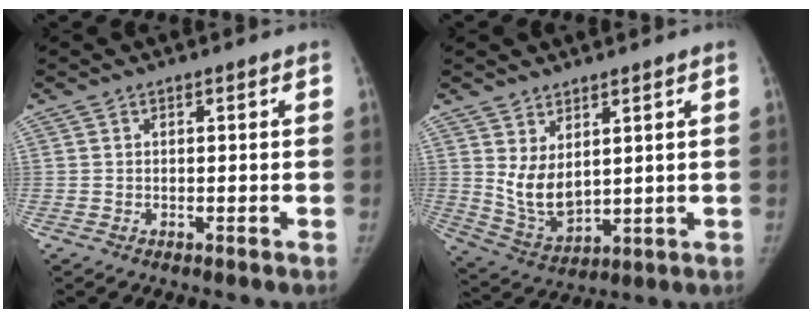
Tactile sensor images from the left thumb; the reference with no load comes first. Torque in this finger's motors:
{"motor_torque": [1.15, 1.28, 0.66, -0.99, 0.08]}